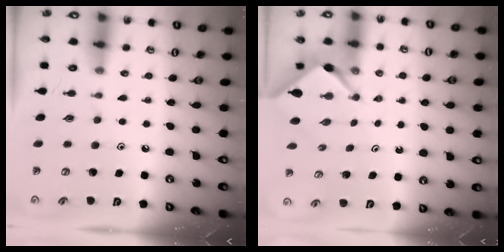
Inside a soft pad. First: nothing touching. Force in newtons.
{"total": 2.3, "press": 2.2, "slide": 0.3}